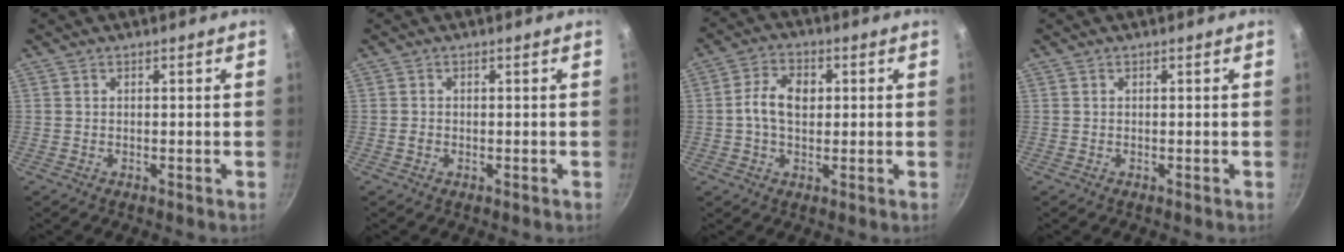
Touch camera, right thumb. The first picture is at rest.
{"total": 1.0, "force": [-0.2, 0.7, 0.5], "torque": [-0.009, 0.001, -0.004]}
{"total": 7.3, "force": [0.6, 4.8, 5.4], "torque": [-0.090, 0.014, 0.006]}
{"total": 0.0}